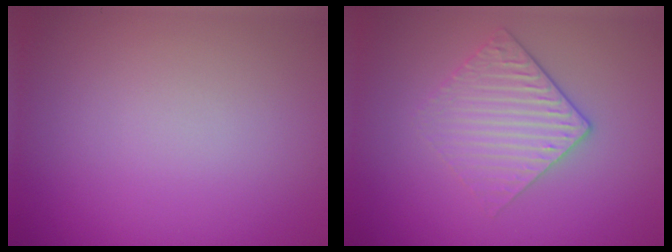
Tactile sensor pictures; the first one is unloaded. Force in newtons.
{"total": 3.0, "press": 2.6, "slide": 1.6}